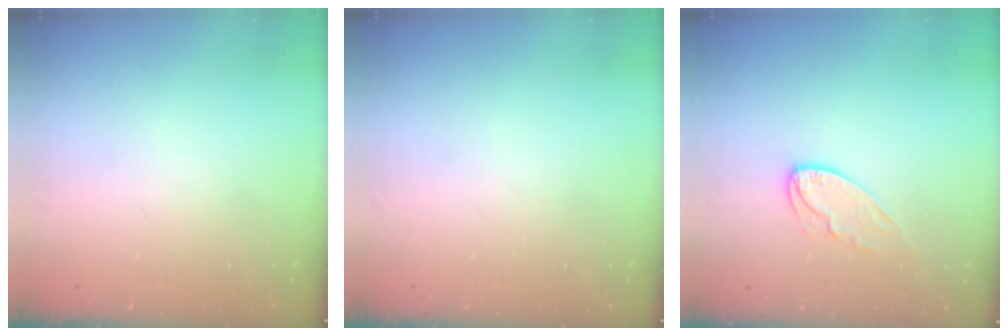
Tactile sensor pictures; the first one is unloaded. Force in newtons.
{"total": 0.0}
{"total": 8.2, "press": 8.2, "slide": 0.5}